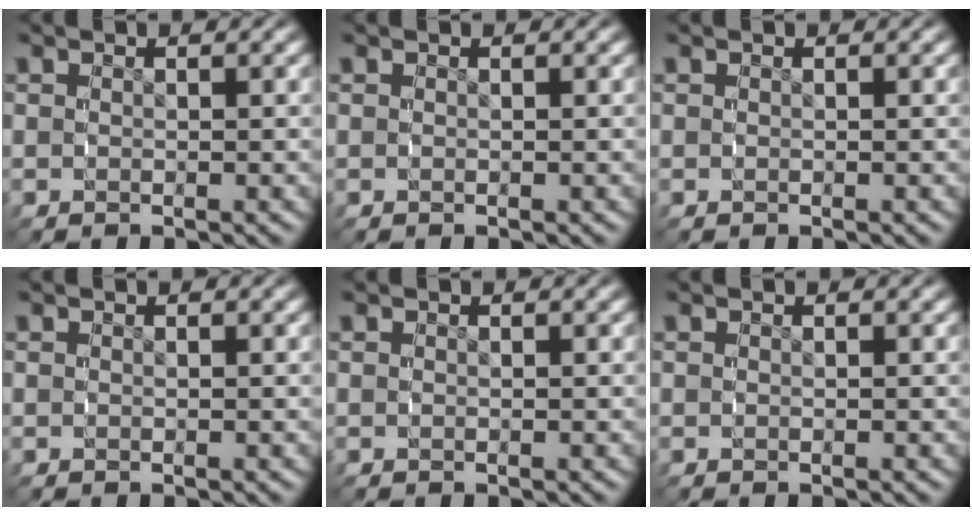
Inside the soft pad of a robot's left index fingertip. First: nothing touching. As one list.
[{"total": 0.0}, {"total": 0.0}, {"total": 0.0}, {"total": 0.0}, {"total": 0.0}]